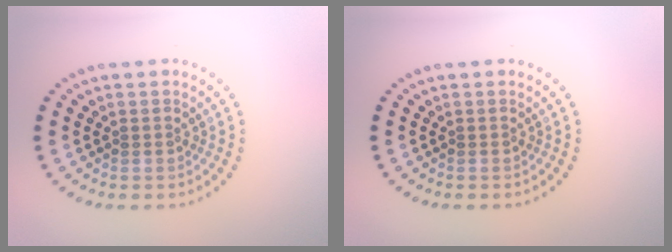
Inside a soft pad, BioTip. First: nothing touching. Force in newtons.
{"total": 0.0}